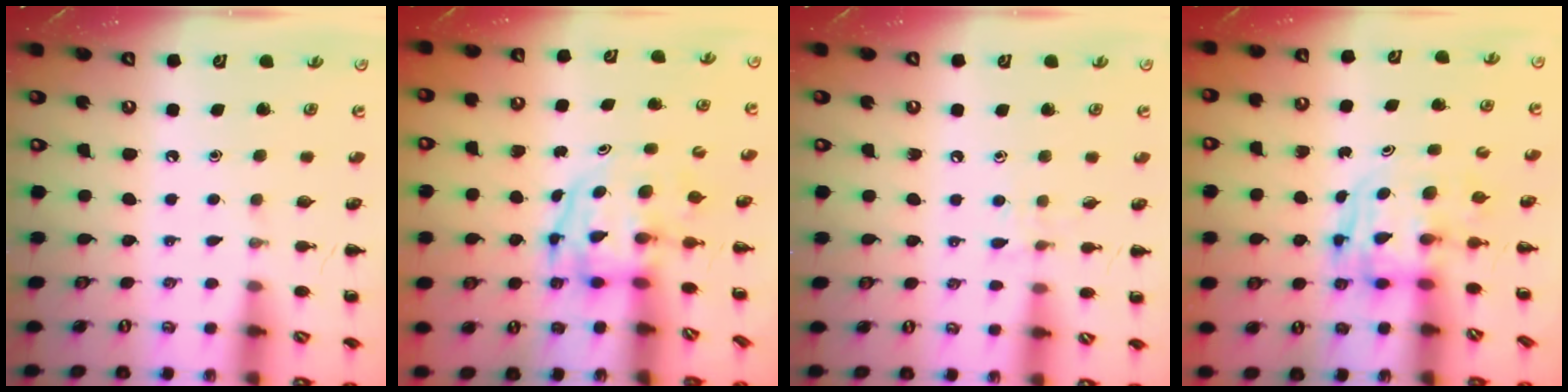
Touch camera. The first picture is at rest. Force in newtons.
{"total": 4.0, "press": 3.9, "slide": 0.6}
{"total": 4.9, "press": 4.5, "slide": 1.8}
{"total": 2.7, "press": 2.7, "slide": 0.2}